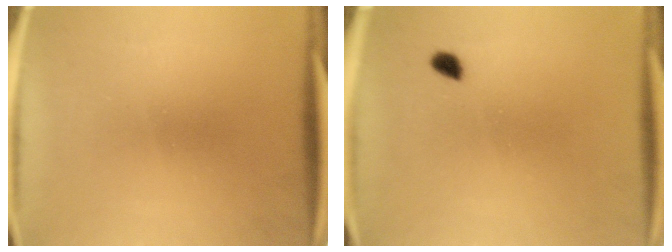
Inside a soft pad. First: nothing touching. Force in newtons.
{"total": 1.7}